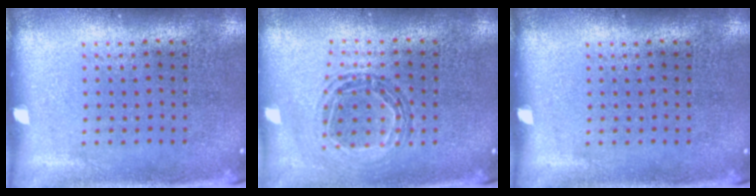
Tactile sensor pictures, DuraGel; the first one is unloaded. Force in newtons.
{"total": 0.9, "press": 0.9, "slide": 0.2}
{"total": 0.0}